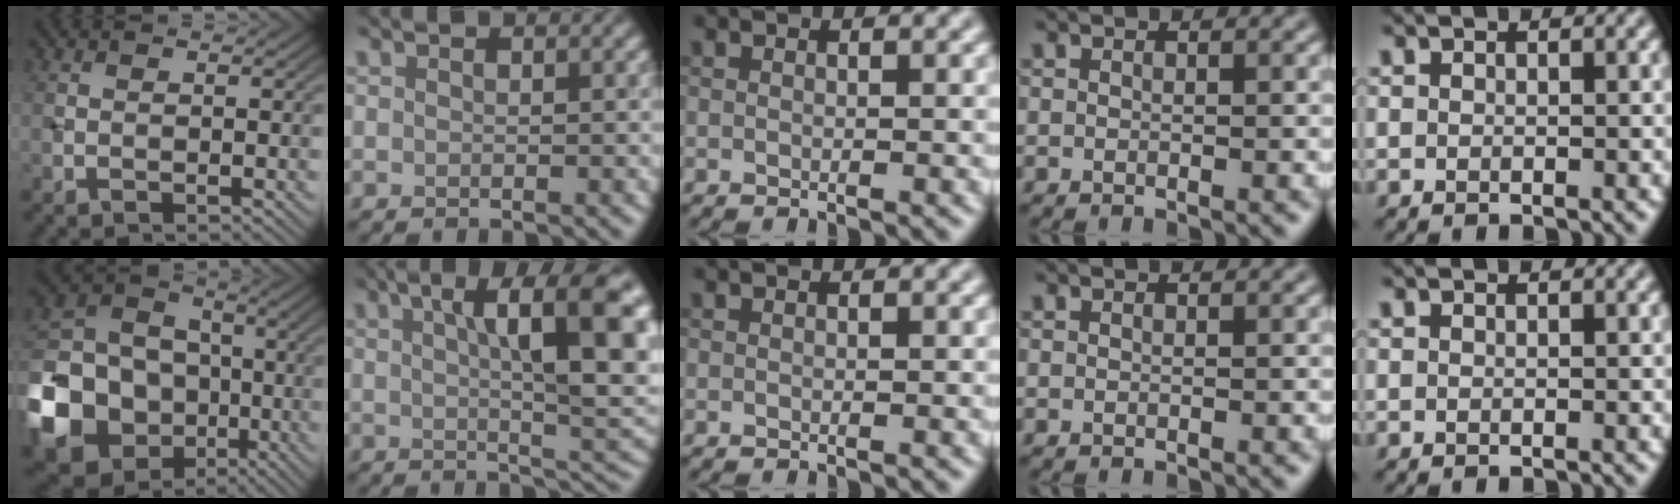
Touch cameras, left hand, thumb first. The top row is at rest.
{"thumb": {"total": 19.5, "force": [-6.3, 15.9, 9.2], "torque": [-0.242, -0.037, -0.135]}, "index": {"total": 12.3, "force": [3.0, 3.2, 11.5], "torque": [-0.129, 0.009, 0.043]}}